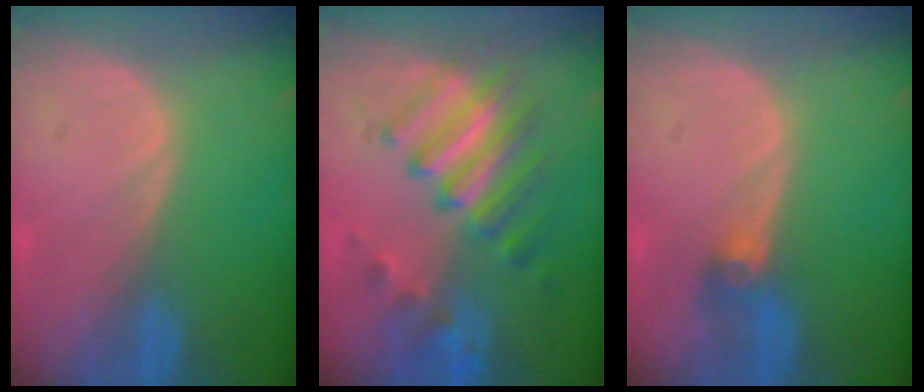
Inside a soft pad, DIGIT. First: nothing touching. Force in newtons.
{"total": 7.9, "press": 7.8, "slide": 1.0}
{"total": 2.9, "press": 2.6, "slide": 1.4}